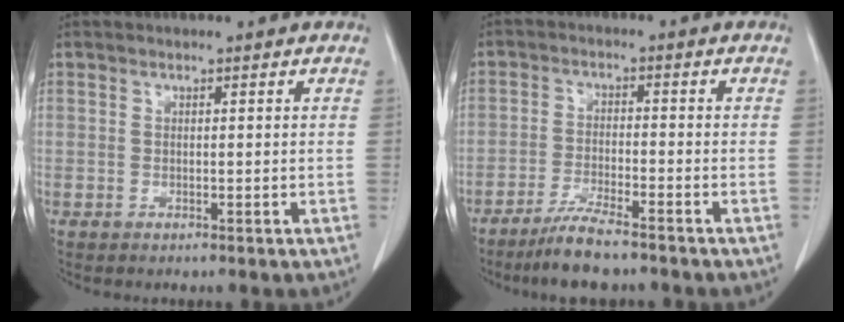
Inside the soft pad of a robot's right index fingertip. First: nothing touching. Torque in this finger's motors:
{"motor_torque": [0.70, -0.65, 0.12, 0.07]}